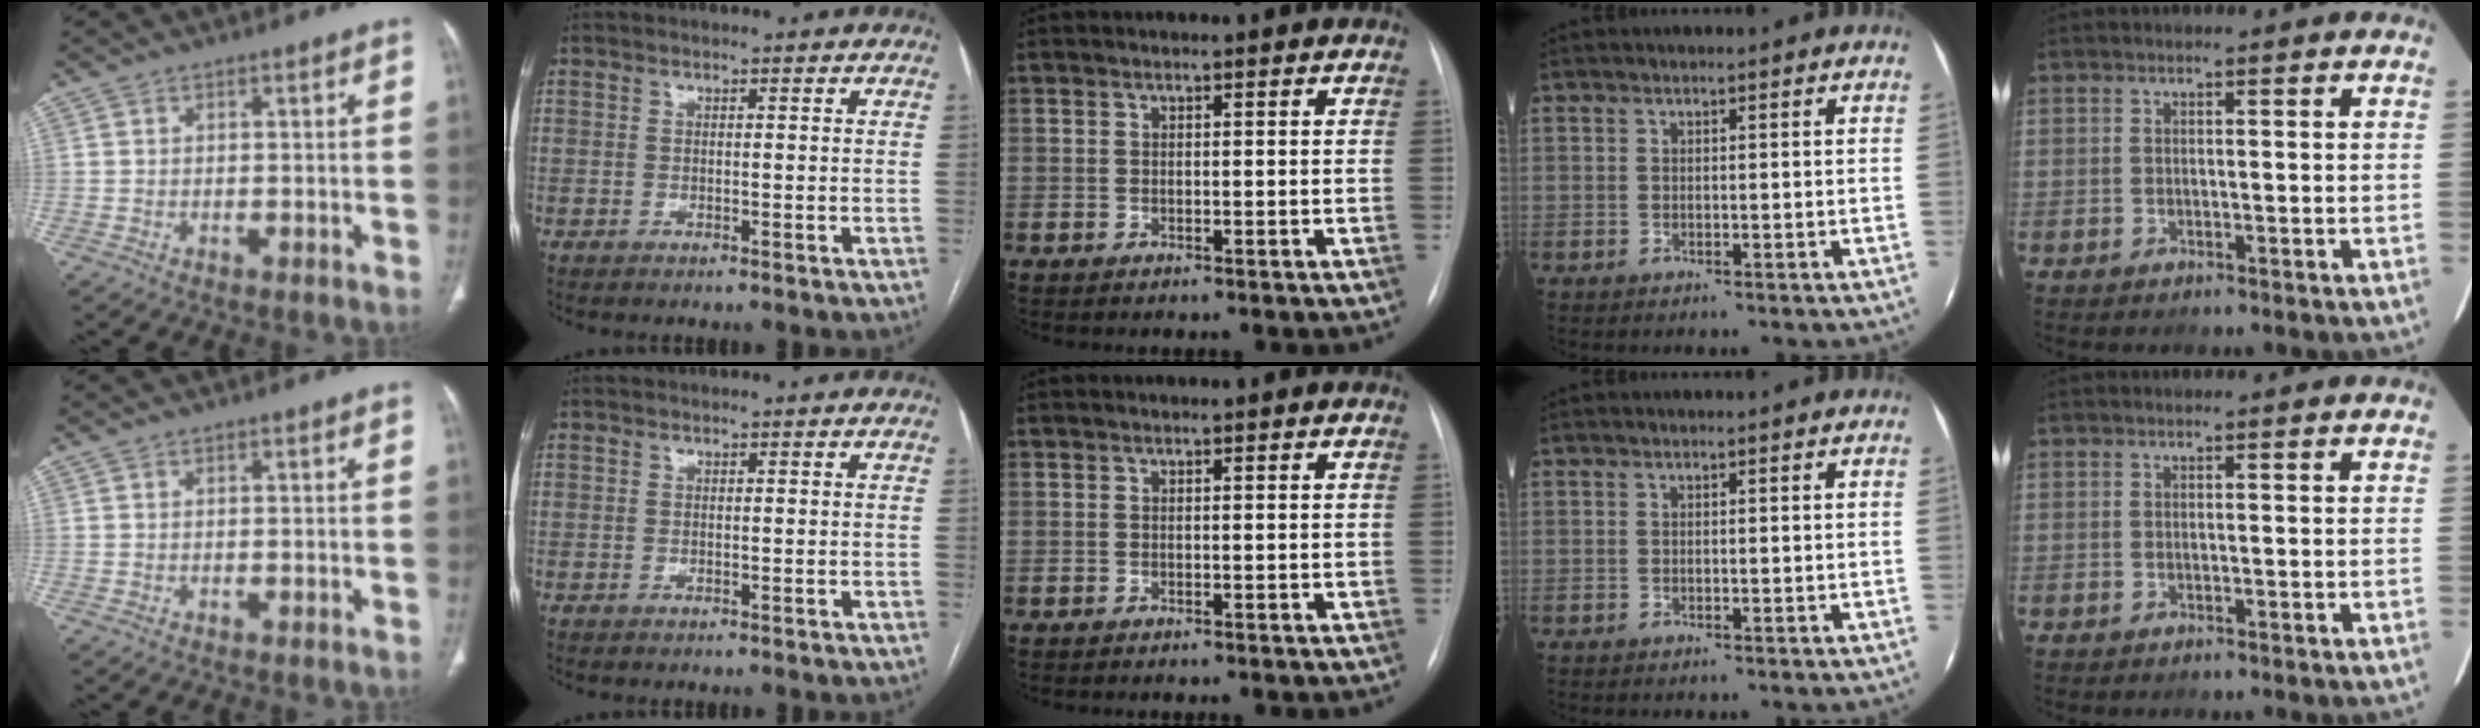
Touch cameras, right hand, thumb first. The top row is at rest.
{}